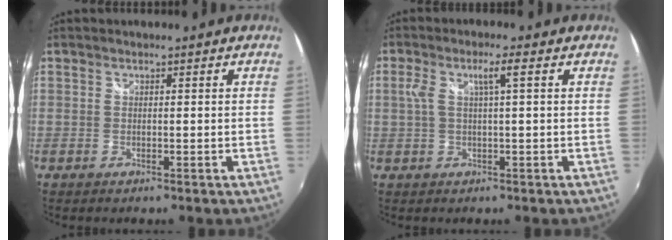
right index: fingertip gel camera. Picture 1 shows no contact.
{"total": 4.1, "force": [0.8, 0.1, 4.0], "torque": [-0.080, 0.005, 0.019]}